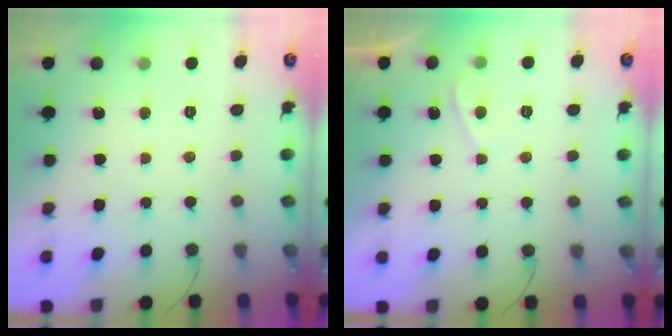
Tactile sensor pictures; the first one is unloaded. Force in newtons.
{"total": 0.7, "press": 0.5, "slide": 0.4}